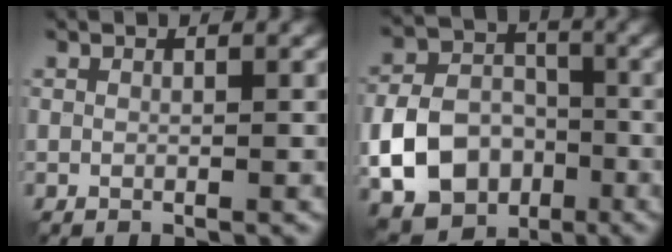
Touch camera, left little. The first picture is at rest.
{"total": 8.4, "force": [-2.8, 6.5, 4.6], "torque": [-0.078, -0.003, -0.057]}